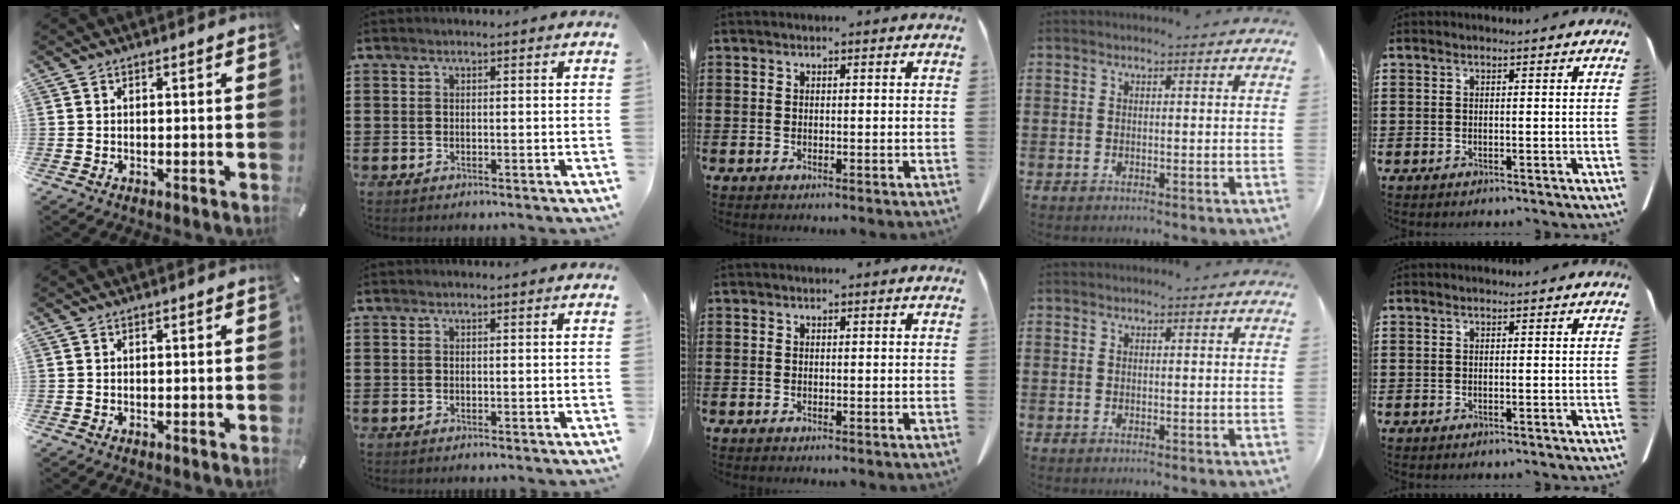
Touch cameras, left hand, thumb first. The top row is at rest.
{}